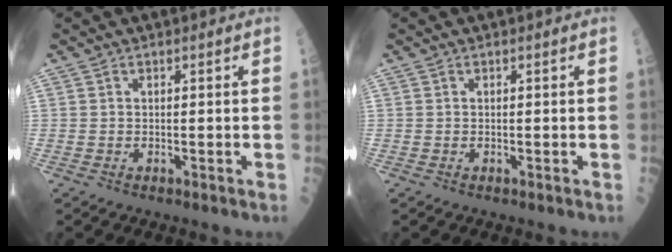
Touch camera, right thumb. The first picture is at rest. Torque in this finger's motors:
{"motor_torque": [-0.02, 0.02, -0.18, -0.07, 0.00]}